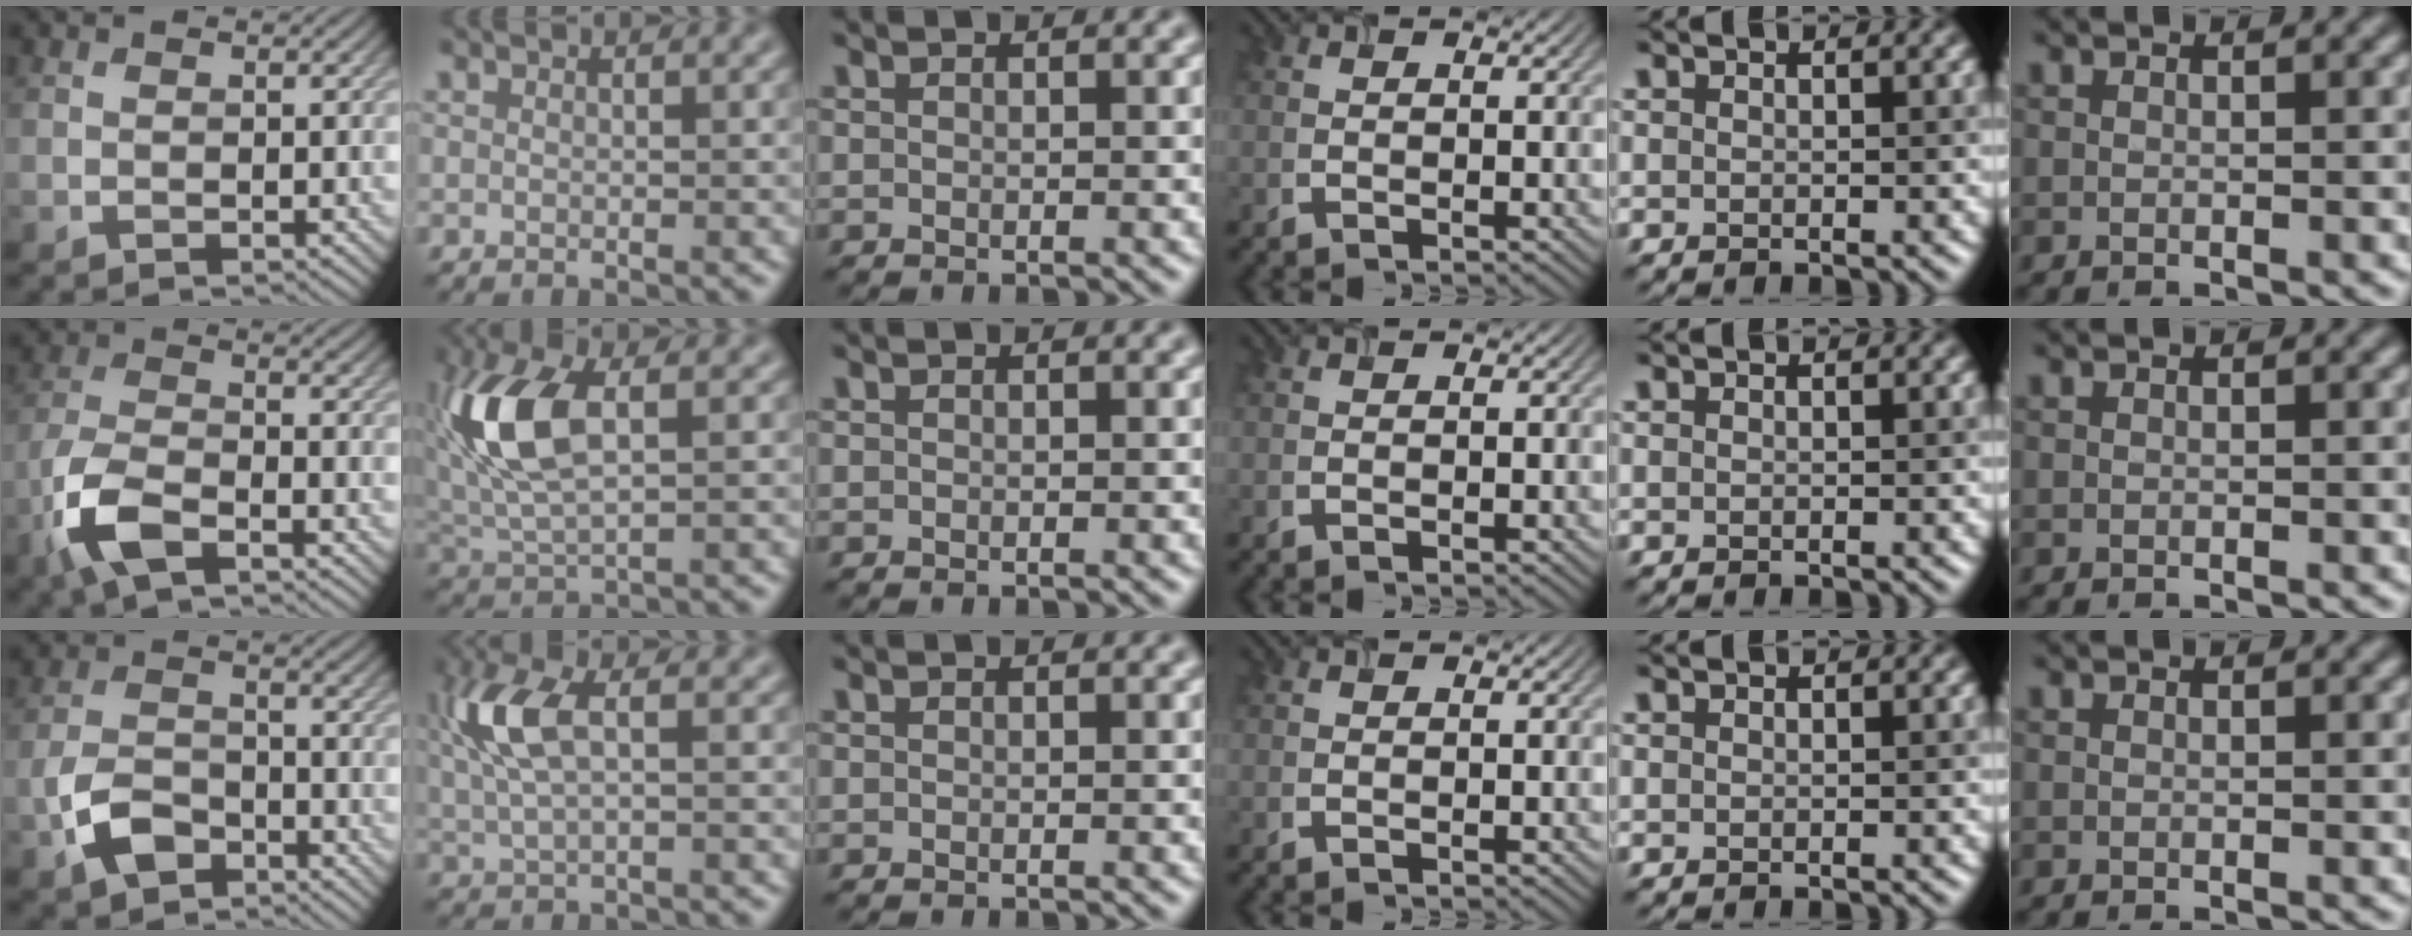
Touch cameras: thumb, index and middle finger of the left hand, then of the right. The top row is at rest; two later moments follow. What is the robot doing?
{"motion": "insert", "object": "airpods case & airpods"}